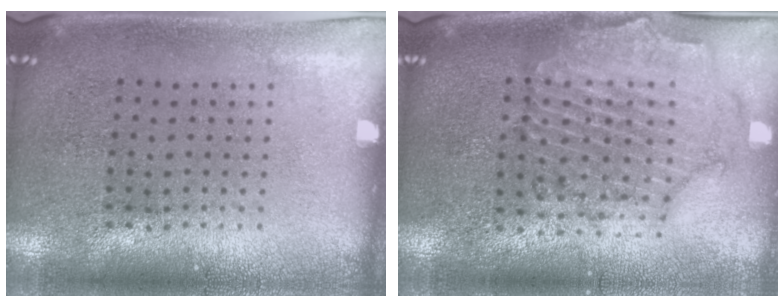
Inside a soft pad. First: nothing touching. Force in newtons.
{"total": 0.7, "press": 0.6, "slide": 0.4}